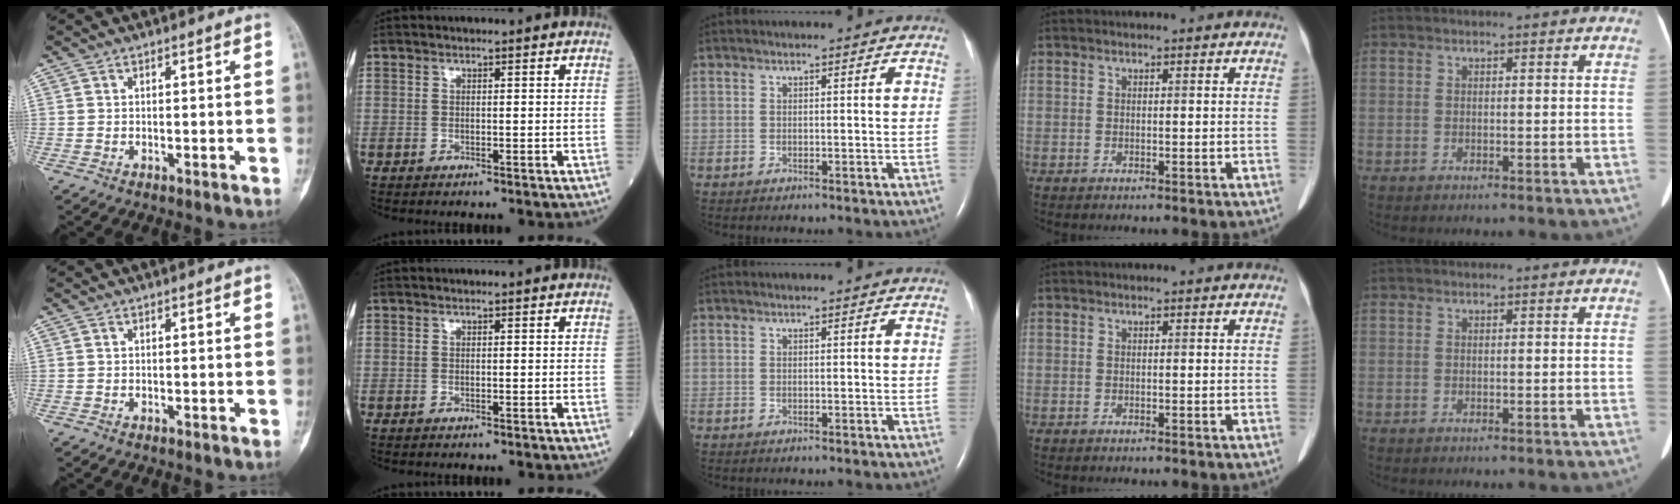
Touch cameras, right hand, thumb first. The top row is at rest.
{}